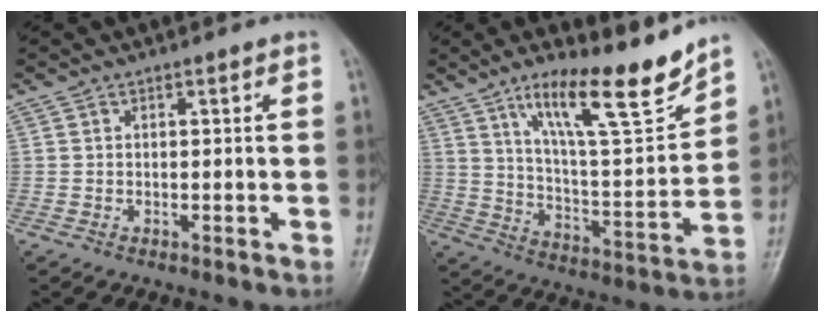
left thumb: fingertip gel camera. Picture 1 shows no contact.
{"total": 17.1, "force": [12.1, 3.4, 11.5], "torque": [-0.163, -0.078, 0.209]}